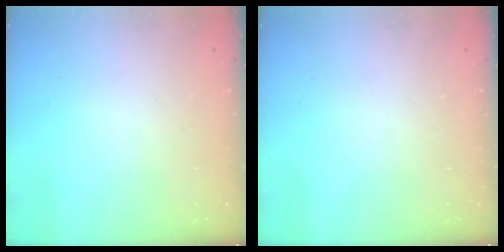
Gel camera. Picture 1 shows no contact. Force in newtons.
{"total": 0.0}